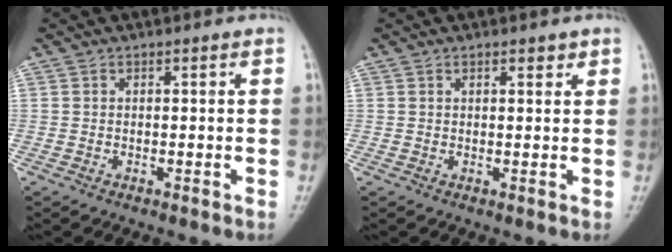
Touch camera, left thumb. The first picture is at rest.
{"total": 1.5, "force": [0.9, 0.6, 1.0], "torque": [-0.004, -0.001, 0.011]}